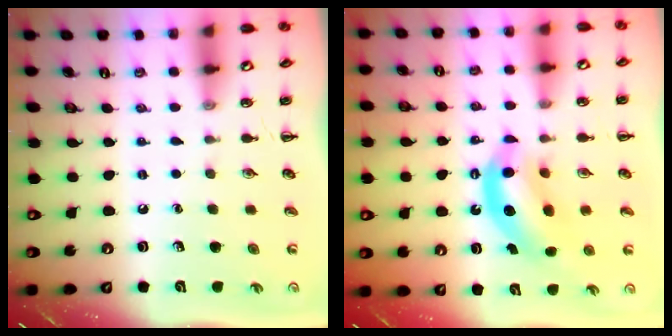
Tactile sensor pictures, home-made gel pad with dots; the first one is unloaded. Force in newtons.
{"total": 9.6, "press": 9.3, "slide": 2.3}